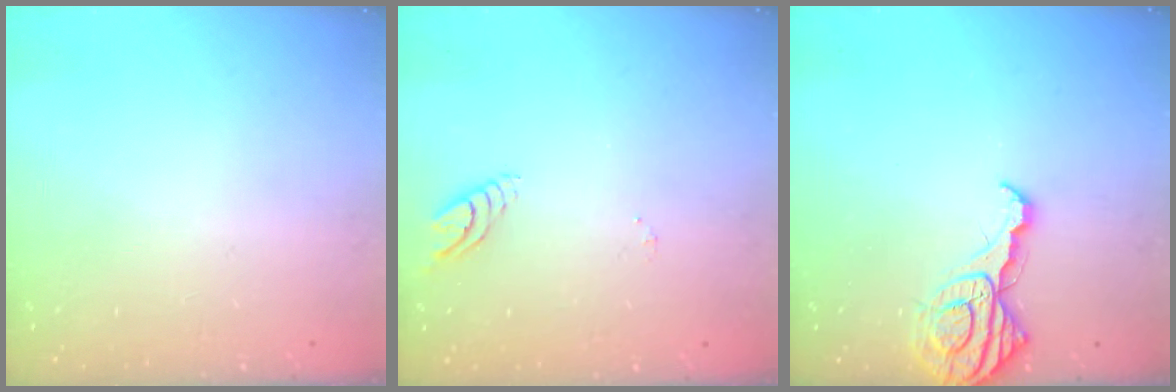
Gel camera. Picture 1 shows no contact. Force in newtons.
{"total": 4.2, "press": 4.2, "slide": 0.3}
{"total": 11.6, "press": 11.5, "slide": 1.1}